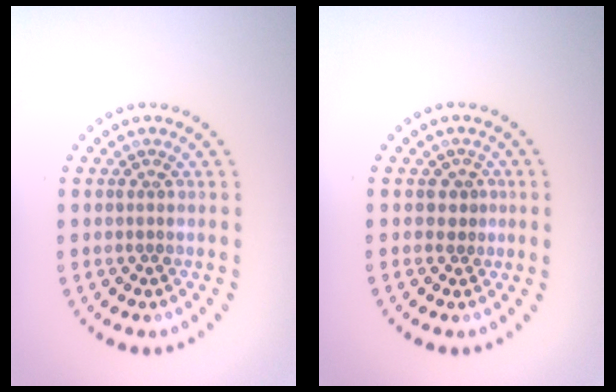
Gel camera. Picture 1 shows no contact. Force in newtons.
{"total": 0.9, "press": 0.6, "slide": 0.6}